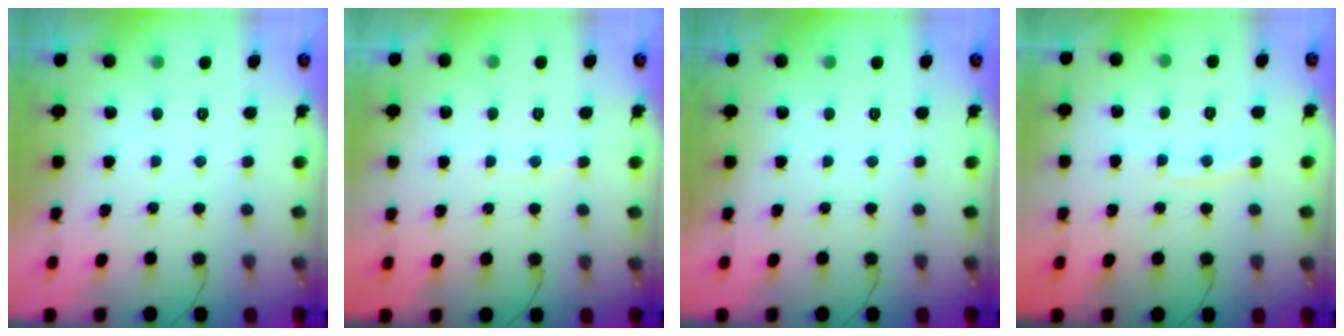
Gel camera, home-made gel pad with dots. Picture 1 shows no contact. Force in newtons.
{"total": 2.2, "press": 2.2, "slide": 0.3}
{"total": 0.0}
{"total": 4.1, "press": 4.1, "slide": 0.2}